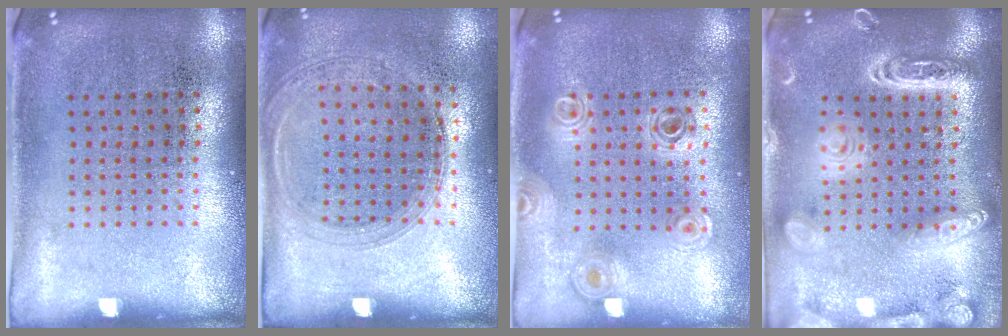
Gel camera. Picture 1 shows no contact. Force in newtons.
{"total": 1.4, "press": 1.3, "slide": 0.5}
{"total": 1.0, "press": 1.0, "slide": 0.2}
{"total": 3.7, "press": 3.7, "slide": 0.3}